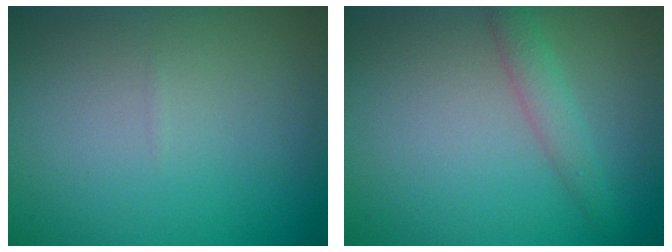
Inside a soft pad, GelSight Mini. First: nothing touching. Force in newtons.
{"total": 1.9, "press": 1.9, "slide": 0.1}